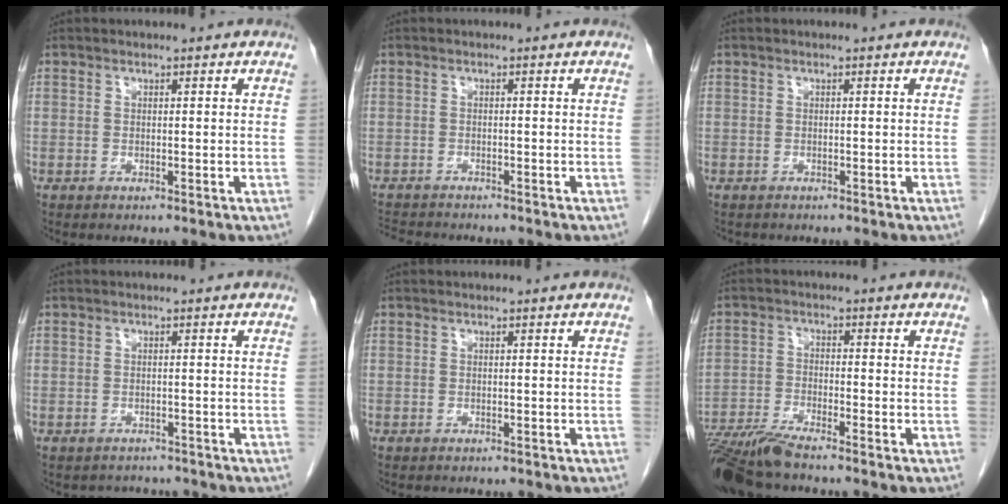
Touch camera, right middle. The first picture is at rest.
{"total": 5.1, "force": [-4.8, 0.6, 1.4], "torque": [-0.020, -0.011, -0.077]}
{"total": 0.9, "force": [-0.8, 0.3, 0.2], "torque": [-0.013, -0.002, -0.012]}
{"total": 3.2, "force": [-2.9, 1.4, -0.3], "torque": [0.003, 0.005, -0.042]}
{"total": 3.0, "force": [-2.7, 1.0, 1.0], "torque": [-0.015, -0.003, -0.028]}
{"total": 8.4, "force": [-7.4, -0.3, 3.8], "torque": [-0.065, -0.024, -0.134]}